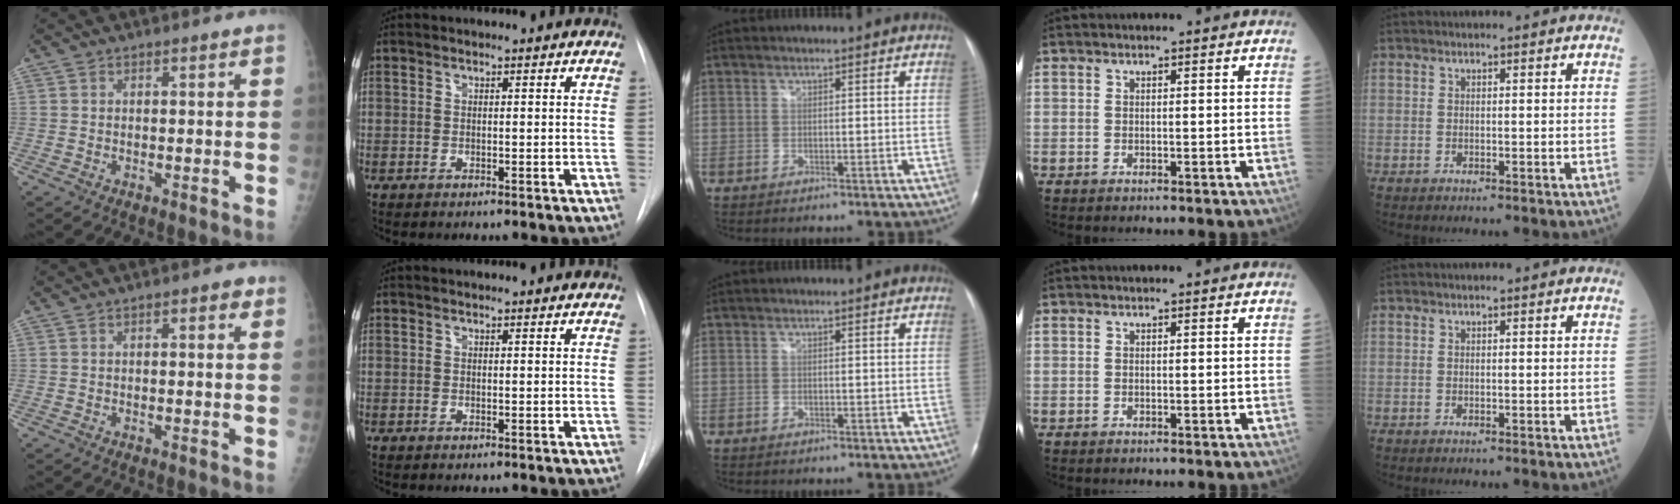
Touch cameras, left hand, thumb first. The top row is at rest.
{"thumb": {"total": 2.7, "force": [0.9, 1.1, 2.3], "torque": [-0.026, 0.004, 0.006]}, "index": {"total": 0.9, "force": [0.8, 0.3, 0.1], "torque": [-0.008, 0.003, 0.008]}}